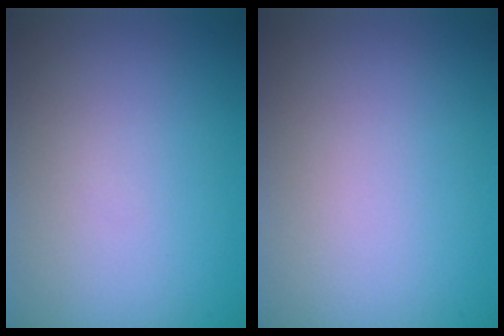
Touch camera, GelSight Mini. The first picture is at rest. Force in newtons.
{"total": 0.0}